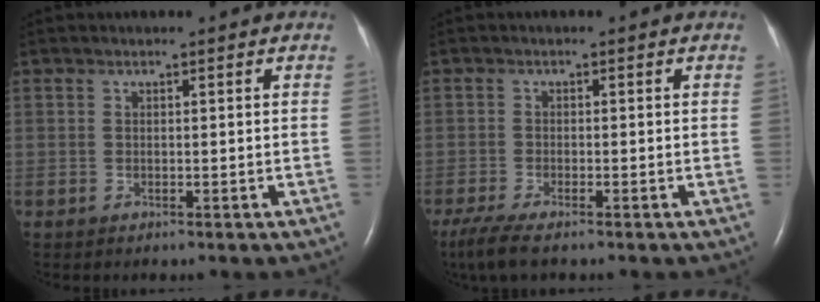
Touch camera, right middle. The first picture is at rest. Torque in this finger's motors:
{"motor_torque": [0.48, -0.36, 0.04, 0.06]}